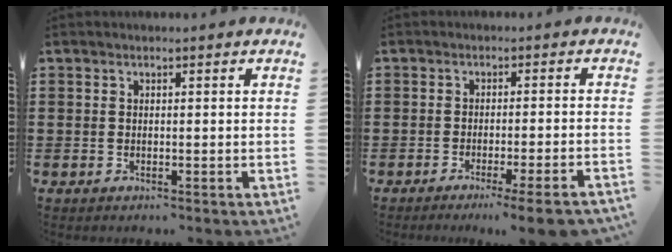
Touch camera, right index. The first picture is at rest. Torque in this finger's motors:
{"motor_torque": [1.39, -0.75, 0.52, 0.09]}